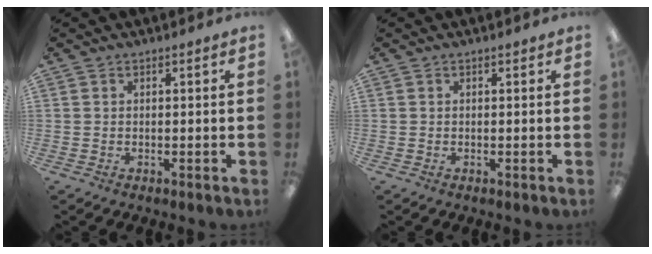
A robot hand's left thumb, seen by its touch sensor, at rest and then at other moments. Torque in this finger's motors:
{"motor_torque": [-0.04, 0.04, -0.01, -0.01, 0.00]}